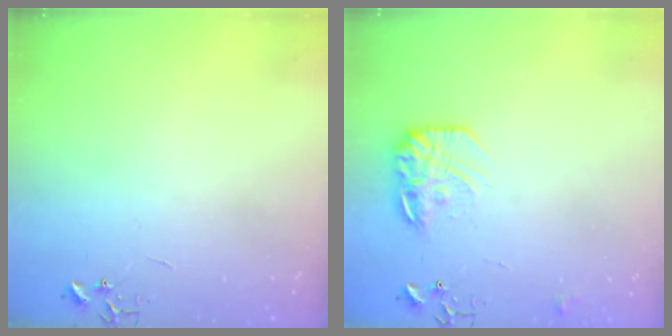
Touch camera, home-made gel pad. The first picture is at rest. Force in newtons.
{"total": 13.6, "press": 13.6, "slide": 0.7}